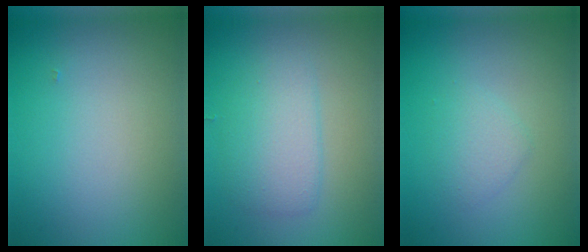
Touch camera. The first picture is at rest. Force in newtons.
{"total": 2.3, "press": 2.3, "slide": 0.1}
{"total": 1.5, "press": 1.5, "slide": 0.0}